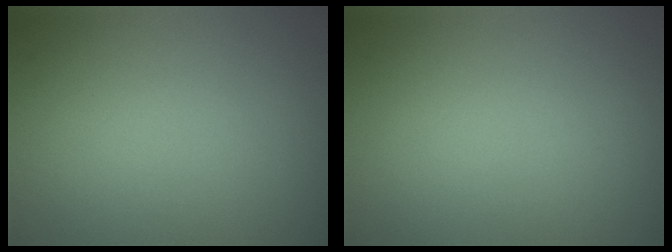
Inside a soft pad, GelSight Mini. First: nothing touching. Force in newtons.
{"total": 0.0}